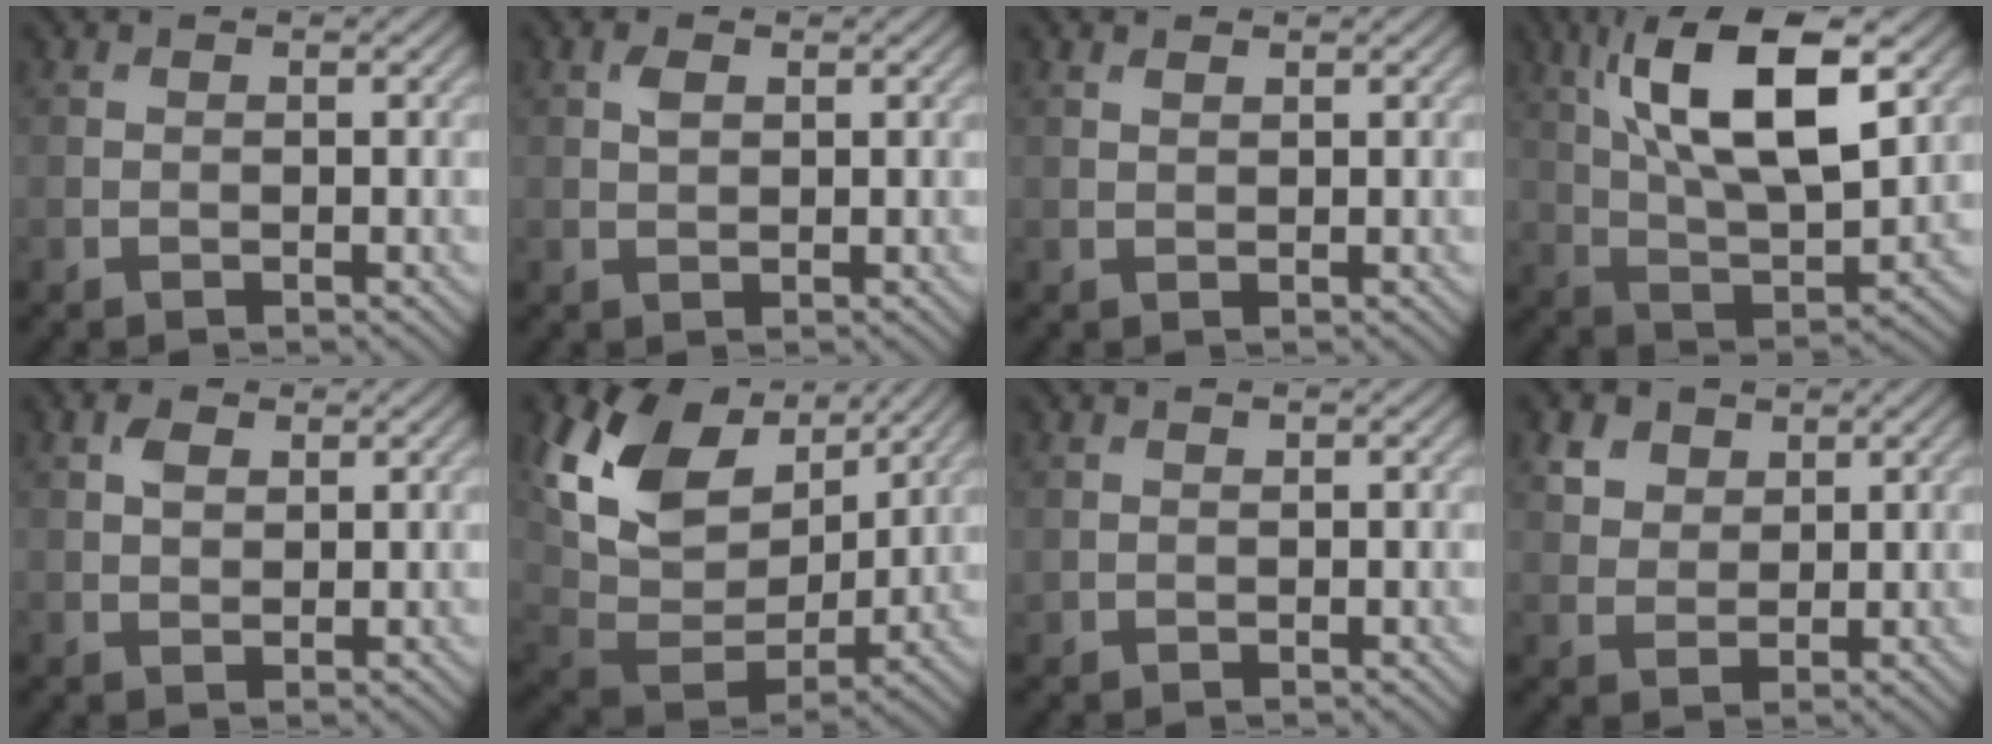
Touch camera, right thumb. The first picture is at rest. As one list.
[{"total": 1.5, "force": [0.5, 0.9, 1.1], "torque": [-0.025, 0.001, 0.011]}, {"total": 0.7, "force": [0.6, 0.3, 0.4], "torque": [-0.012, 0.001, 0.013]}, {"total": 14.6, "force": [5.7, 5.9, 12.1], "torque": [-0.234, 0.006, 0.103]}, {"total": 2.3, "force": [1.0, 1.5, 1.5], "torque": [-0.034, 0.003, 0.020]}, {"total": 15.0, "force": [6.5, 9.8, 9.2], "torque": [-0.222, 0.013, 0.131]}, {"total": 0.7, "force": [0.5, 0.5, 0.2], "torque": [-0.006, -0.003, 0.014]}, {"total": 4.0, "force": [2.5, 2.8, 1.5], "torque": [-0.048, -0.007, 0.056]}]